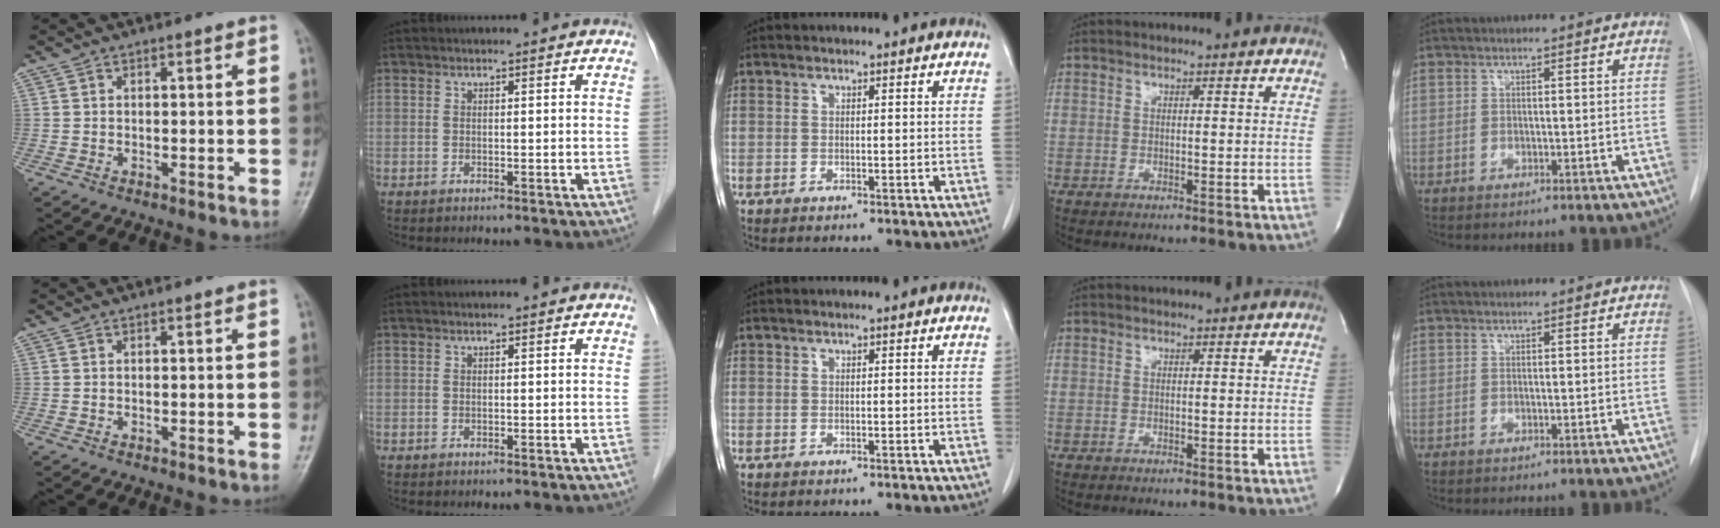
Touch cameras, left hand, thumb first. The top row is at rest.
{}